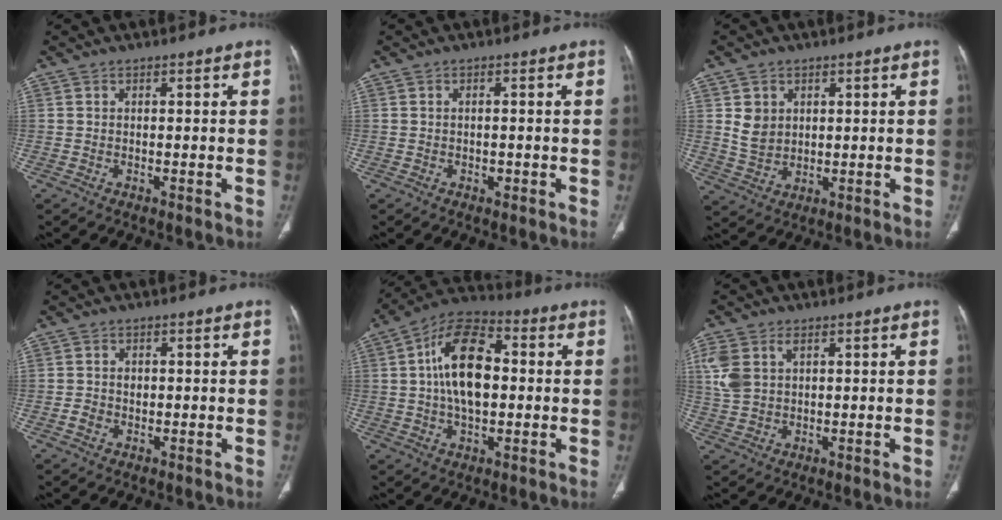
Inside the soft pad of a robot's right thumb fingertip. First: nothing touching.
{"total": 1.0, "force": [-0.3, 0.6, 0.7], "torque": [-0.012, 0.002, -0.004]}
{"total": 5.8, "force": [1.7, 4.7, 2.9], "torque": [-0.035, -0.013, 0.043]}
{"total": 2.1, "force": [-0.2, 1.7, 1.1], "torque": [-0.017, 0.008, 0.000]}
{"total": 15.2, "force": [1.3, 8.5, 12.5], "torque": [-0.208, 0.024, 0.013]}
{"total": 7.0, "force": [2.6, 4.4, 4.7], "torque": [-0.116, 0.006, 0.058]}